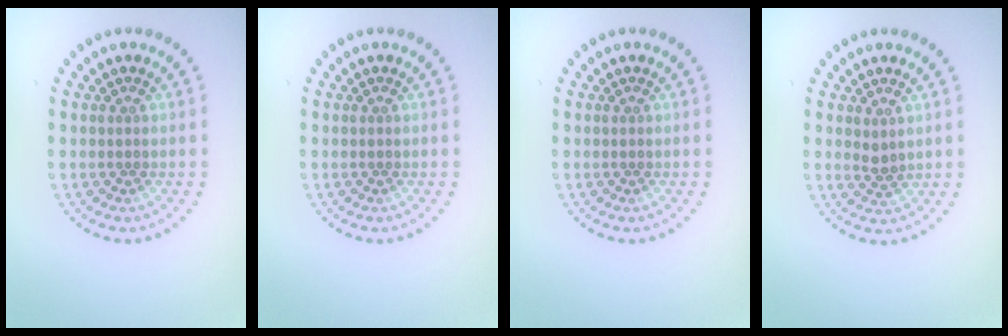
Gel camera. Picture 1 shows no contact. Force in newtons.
{"total": 0.0}
{"total": 0.0}
{"total": 1.2, "press": 1.0, "slide": 0.6}